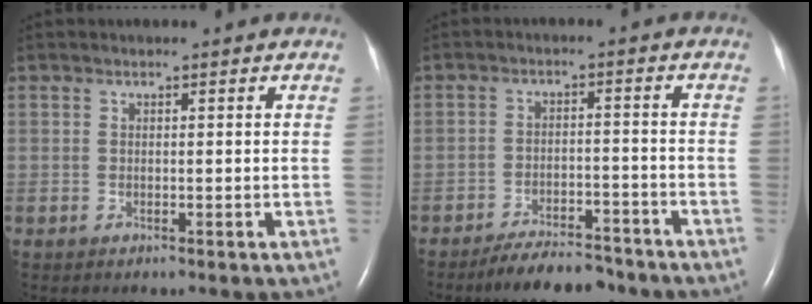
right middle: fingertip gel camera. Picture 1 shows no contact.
{"total": 8.3, "force": [-7.4, 2.1, 3.1], "torque": [-0.044, -0.005, -0.118]}